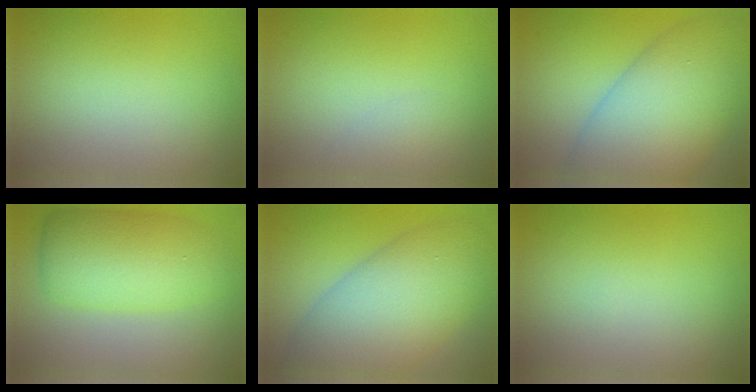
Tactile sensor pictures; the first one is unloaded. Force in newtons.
{"total": 1.0, "press": 1.0, "slide": 0.0}
{"total": 11.2, "press": 11.2, "slide": 0.4}
{"total": 6.6, "press": 6.6, "slide": 0.2}
{"total": 10.6, "press": 10.6, "slide": 0.5}
{"total": 0.0}